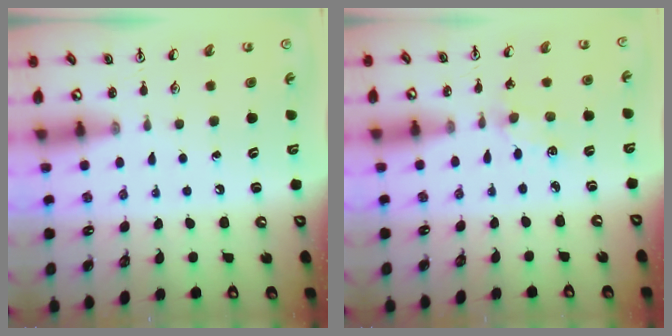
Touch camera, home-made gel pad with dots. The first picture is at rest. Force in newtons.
{"total": 3.5, "press": 3.4, "slide": 0.5}